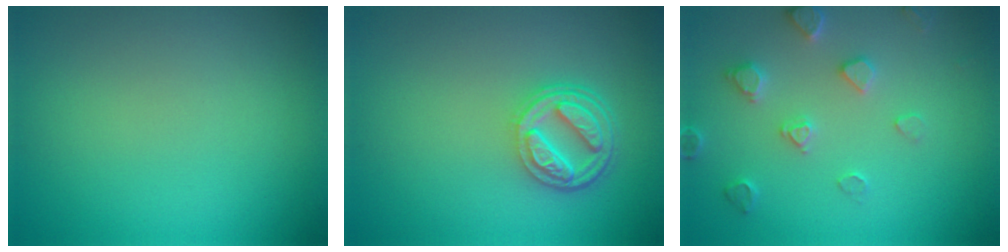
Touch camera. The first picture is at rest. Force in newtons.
{"total": 4.4, "press": 3.4, "slide": 2.7}
{"total": 2.9, "press": 2.8, "slide": 0.7}